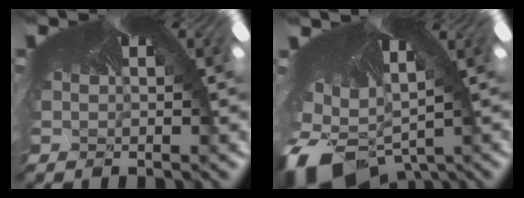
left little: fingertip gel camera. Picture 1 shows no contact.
{"total": 8.6, "force": [-8.4, 1.9, 1.0], "torque": [-0.054, -0.113, -0.103]}